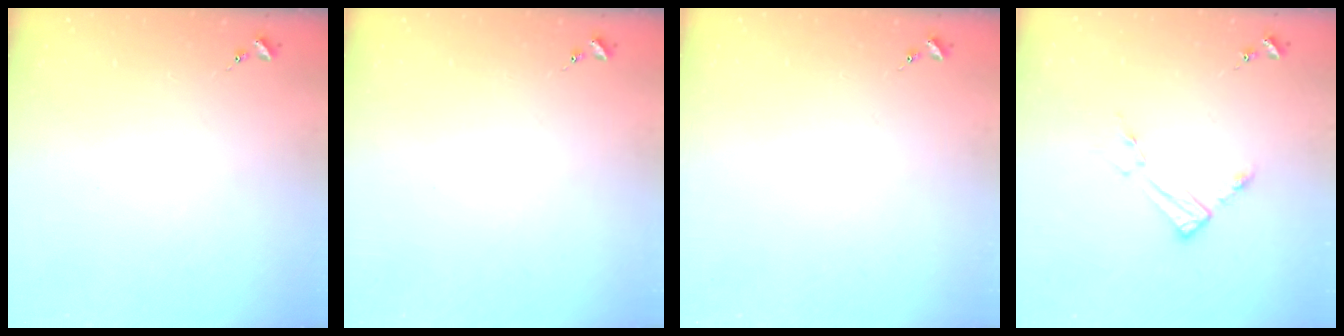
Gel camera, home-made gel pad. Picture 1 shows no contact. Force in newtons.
{"total": 0.0}
{"total": 0.0}
{"total": 6.2, "press": 6.2, "slide": 0.4}